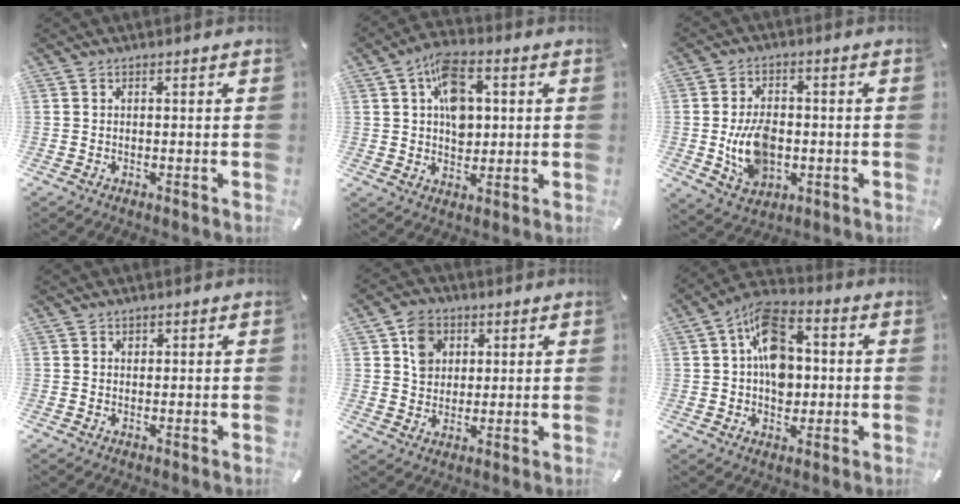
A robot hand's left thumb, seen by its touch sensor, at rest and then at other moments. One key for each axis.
{"total": 9.9, "fx": 2.6, "fy": 6.7, "fz": 6.8, "tx": -0.099, "ty": 0.004, "tz": 0.046}
{"total": 11.2, "fx": -1.5, "fy": 7.9, "fz": 7.8, "tx": -0.146, "ty": -0.002, "tz": -0.025}
{"total": 0.8, "fx": 0.4, "fy": 0.6, "fz": 0.1, "tx": 0.007, "ty": -0.002, "tz": 0.006}
{"total": 7.3, "fx": 2.7, "fy": 6.3, "fz": 2.6, "tx": -0.037, "ty": 0.003, "tz": 0.048}
{"total": 13.0, "fx": 1.4, "fy": 9.2, "fz": 9.1, "tx": -0.157, "ty": 0.004, "tz": 0.025}